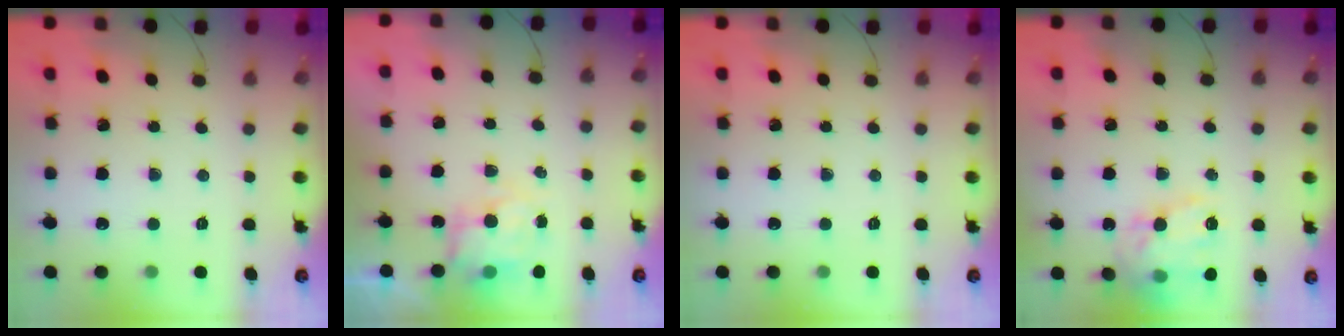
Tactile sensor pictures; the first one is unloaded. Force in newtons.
{"total": 8.5, "press": 8.4, "slide": 1.0}
{"total": 0.0}
{"total": 15.1, "press": 14.9, "slide": 2.5}